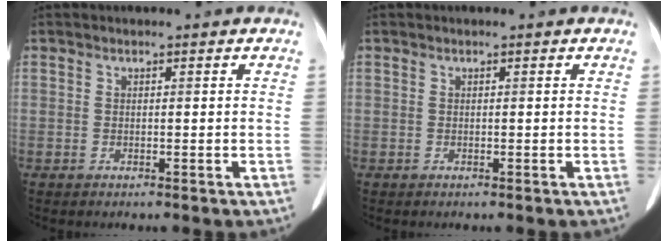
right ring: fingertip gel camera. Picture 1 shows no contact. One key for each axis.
{"total": 0.0}